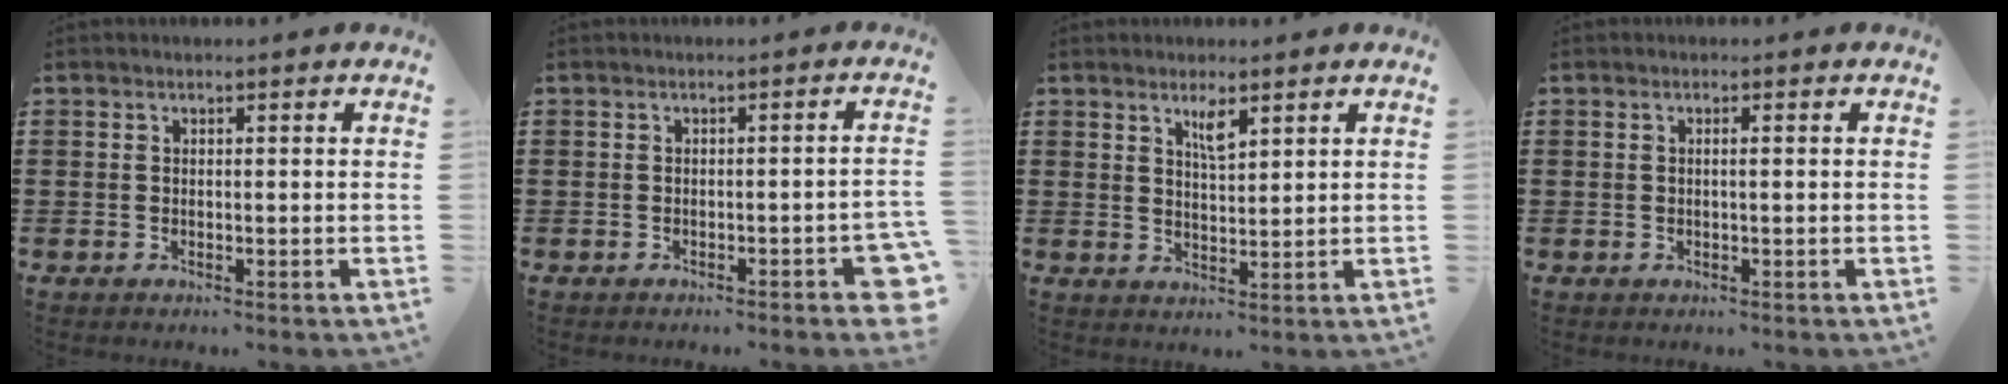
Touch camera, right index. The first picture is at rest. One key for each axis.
{"total": 2.4, "fx": -1.4, "fy": 0.6, "fz": 1.9, "tx": -0.030, "ty": 0.001, "tz": -0.025}
{"total": 3.1, "fx": 2.0, "fy": 0.7, "fz": 2.2, "tx": -0.040, "ty": 0.001, "tz": 0.033}
{"total": 0.8, "fx": 0.0, "fy": -0.1, "fz": 0.8, "tx": -0.013, "ty": -0.003, "tz": -0.001}